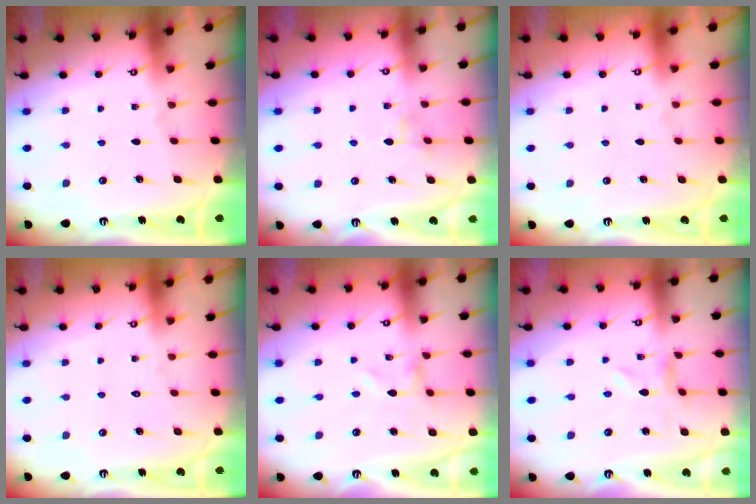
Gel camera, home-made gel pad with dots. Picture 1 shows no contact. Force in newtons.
{"total": 1.9, "press": 1.9, "slide": 0.2}
{"total": 1.6, "press": 1.6, "slide": 0.2}
{"total": 1.7, "press": 1.7, "slide": 0.1}
{"total": 0.0}
{"total": 0.0}